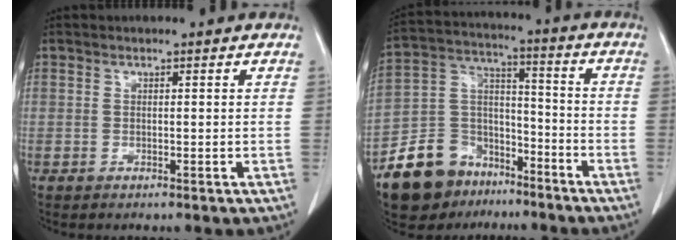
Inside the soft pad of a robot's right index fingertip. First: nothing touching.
{"total": 13.6, "force": [-9.3, 8.8, 4.6], "torque": [-0.097, 0.046, -0.159]}